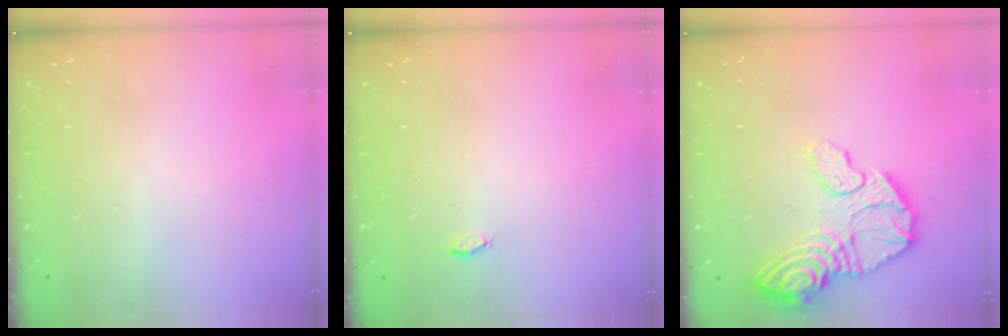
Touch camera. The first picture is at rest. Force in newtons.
{"total": 2.4, "press": 2.4, "slide": 0.3}
{"total": 17.1, "press": 17.1, "slide": 1.6}